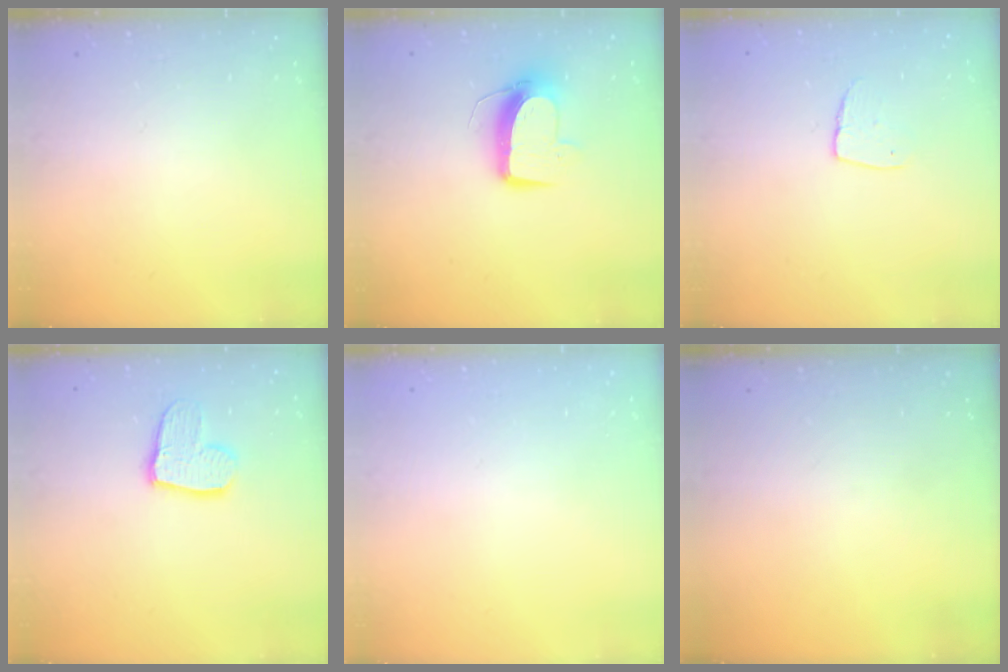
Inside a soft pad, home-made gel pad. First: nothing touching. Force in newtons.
{"total": 9.8, "press": 9.8, "slide": 0.5}
{"total": 6.0, "press": 6.0, "slide": 0.3}
{"total": 11.4, "press": 11.4, "slide": 1.0}
{"total": 0.0}
{"total": 0.0}